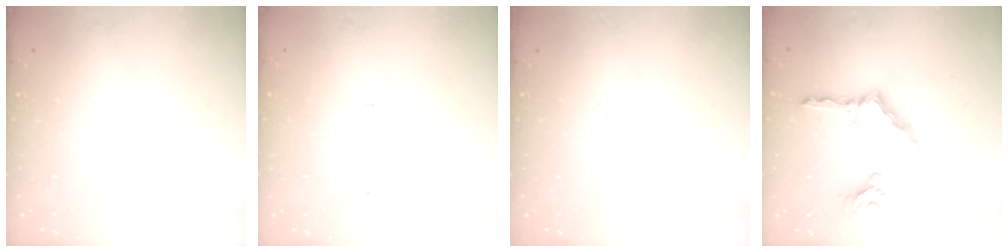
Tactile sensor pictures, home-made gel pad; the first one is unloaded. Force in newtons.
{"total": 2.9, "press": 2.9, "slide": 0.3}
{"total": 0.0}
{"total": 22.9, "press": 22.6, "slide": 3.7}